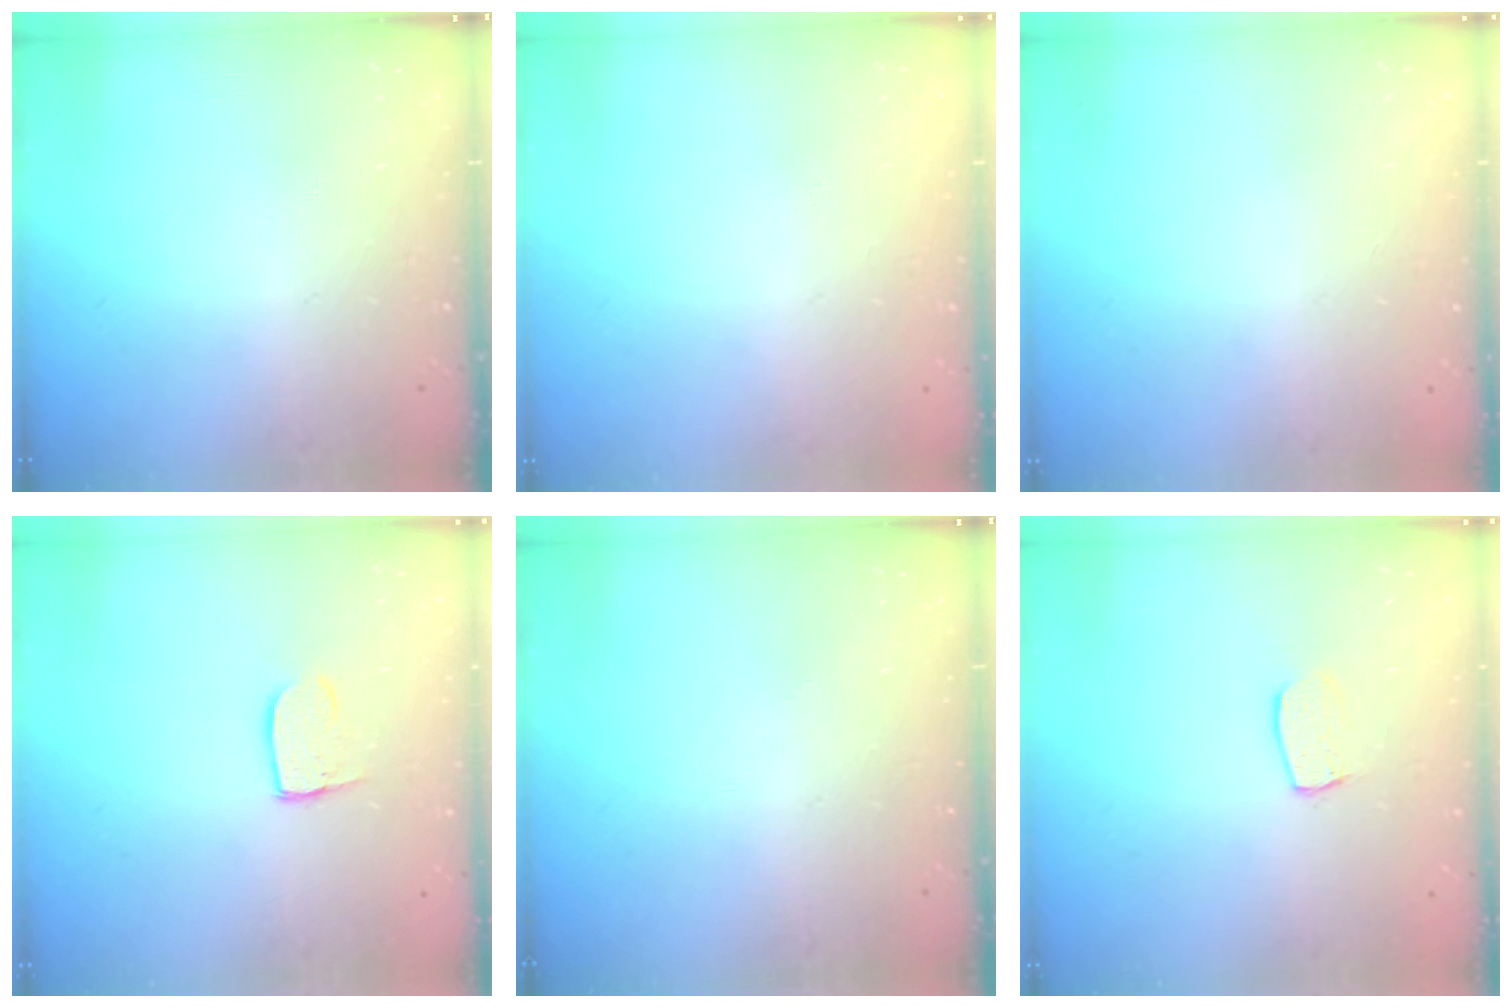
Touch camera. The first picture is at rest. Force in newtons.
{"total": 0.0}
{"total": 0.6, "press": 0.6, "slide": 0.1}
{"total": 6.7, "press": 6.7, "slide": 0.2}
{"total": 0.0}
{"total": 5.9, "press": 5.9, "slide": 0.3}